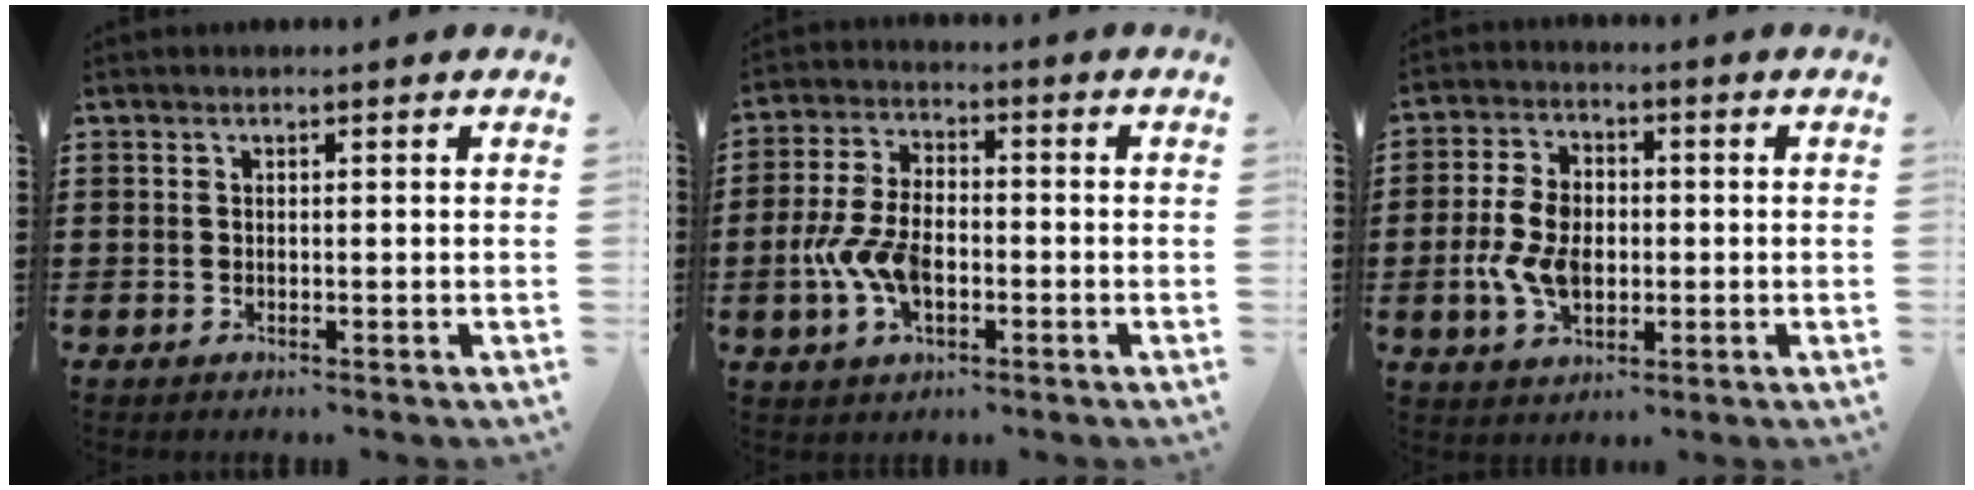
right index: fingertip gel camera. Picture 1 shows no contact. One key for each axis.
{"total": 8.0, "fx": -2.1, "fy": 4.5, "fz": 6.3, "tx": -0.150, "ty": 0.002, "tz": -0.043}
{"total": 7.7, "fx": -1.2, "fy": 5.1, "fz": 5.6, "tx": -0.130, "ty": 0.006, "tz": -0.025}